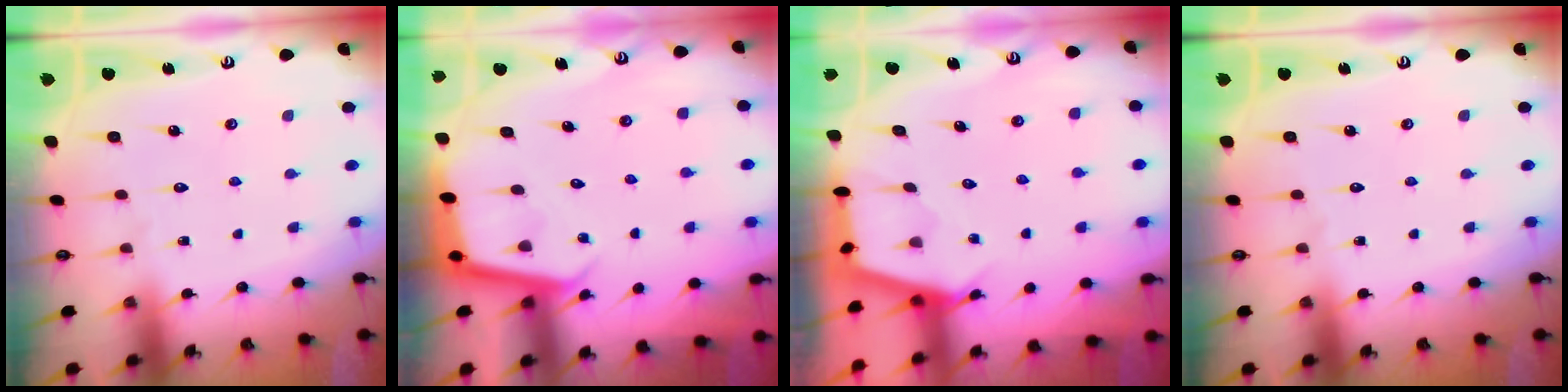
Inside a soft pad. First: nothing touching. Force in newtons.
{"total": 3.5, "press": 3.5, "slide": 0.3}
{"total": 3.0, "press": 3.0, "slide": 0.4}
{"total": 0.0}